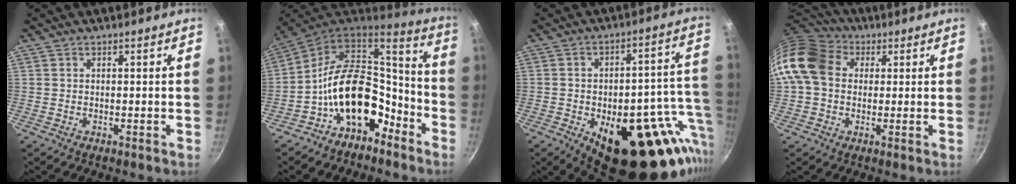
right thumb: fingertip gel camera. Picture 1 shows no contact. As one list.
[{"total": 18.4, "force": [-7.3, 12.0, 11.9], "torque": [-0.156, 0.087, -0.127]}, {"total": 26.3, "force": [-7.0, 12.4, 22.1], "torque": [-0.240, 0.004, -0.081]}, {"total": 14.4, "force": [2.4, 11.5, 8.4], "torque": [-0.147, 0.027, 0.027]}]